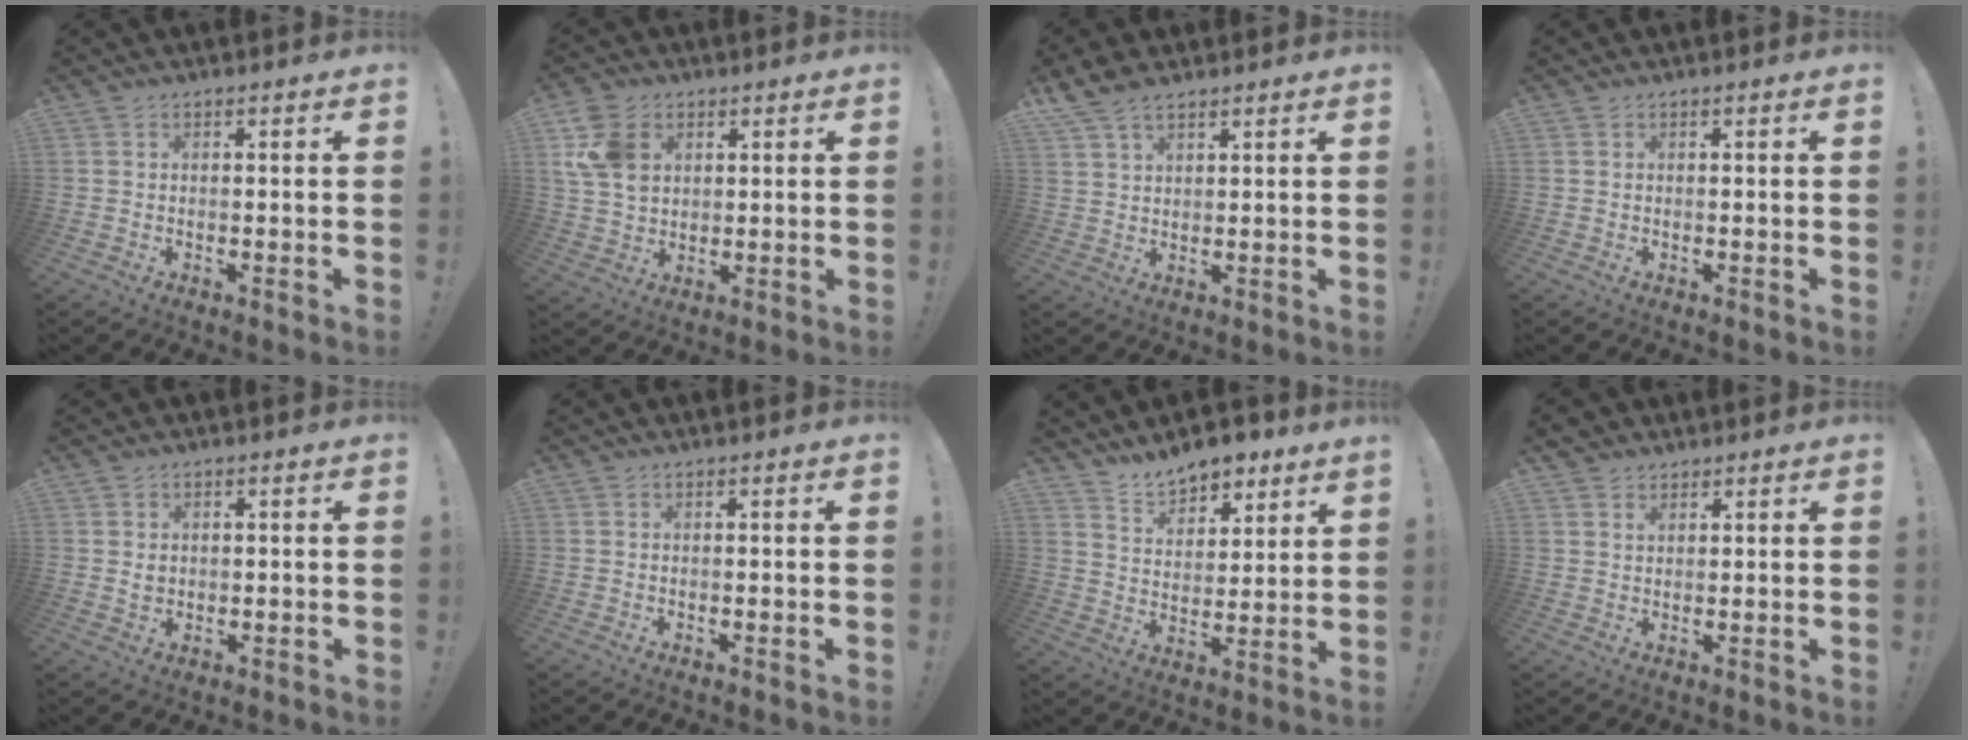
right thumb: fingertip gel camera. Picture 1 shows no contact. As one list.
[{"total": 8.6, "force": [3.1, 6.4, 4.9], "torque": [-0.091, 0.005, 0.064]}, {"total": 6.6, "force": [4.8, 3.0, 3.3], "torque": [-0.068, -0.015, 0.097]}, {"total": 0.0}, {"total": 1.8, "force": [0.7, 1.6, 0.6], "torque": [-0.004, 0.001, 0.012]}, {"total": 0.0}, {"total": 9.2, "force": [8.3, 3.2, 2.4], "torque": [-0.053, -0.057, 0.159]}, {"total": 2.1, "force": [1.8, 1.2, 0.3], "torque": [0.004, -0.014, 0.031]}]